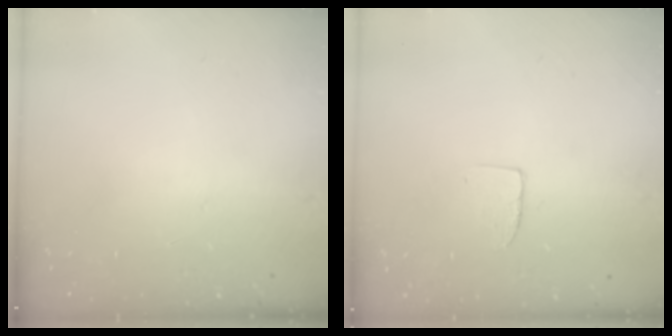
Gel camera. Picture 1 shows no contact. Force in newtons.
{"total": 4.3, "press": 4.3, "slide": 0.3}